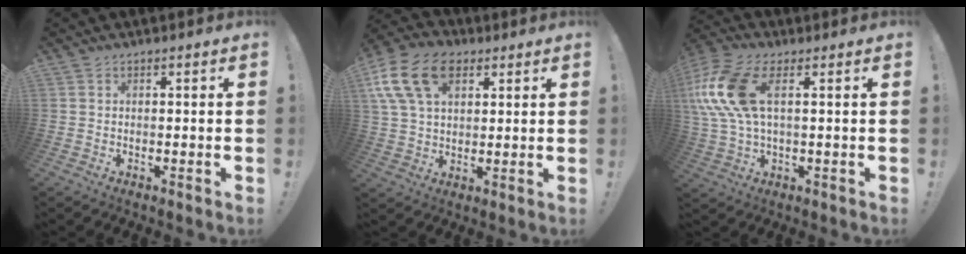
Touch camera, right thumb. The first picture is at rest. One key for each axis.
{"total": 16.3, "fx": 6.7, "fy": 10.7, "fz": 10.3, "tx": -0.200, "ty": -0.011, "tz": 0.128}
{"total": 16.6, "fx": 3.8, "fy": 8.4, "fz": 13.7, "tx": -0.282, "ty": 0.004, "tz": 0.070}